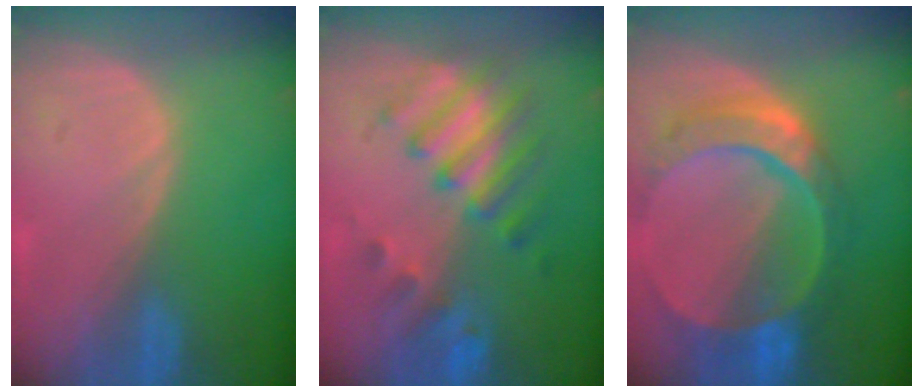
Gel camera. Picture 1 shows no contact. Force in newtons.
{"total": 7.6, "press": 7.5, "slide": 1.4}
{"total": 10.9, "press": 9.2, "slide": 5.8}